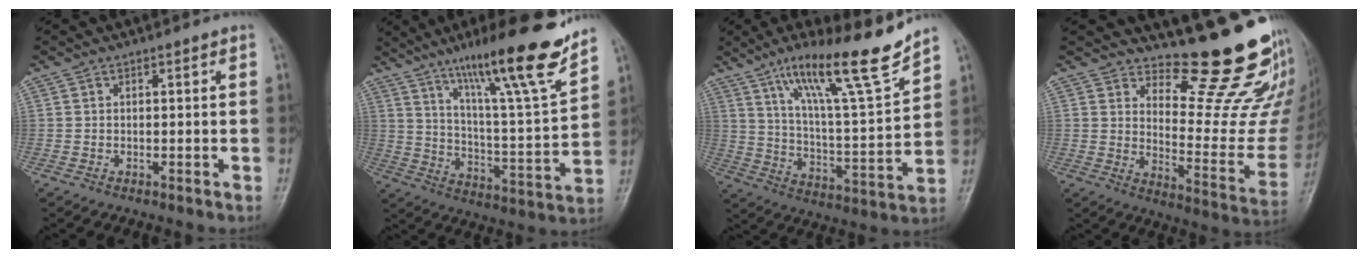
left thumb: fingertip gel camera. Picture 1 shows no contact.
{"total": 20.2, "force": [14.4, 1.5, 14.1], "torque": [-0.194, -0.075, 0.235]}
{"total": 18.1, "force": [12.6, 1.9, 12.8], "torque": [-0.188, -0.069, 0.215]}
{"total": 18.3, "force": [16.3, 3.4, 7.6], "torque": [-0.054, -0.183, 0.213]}